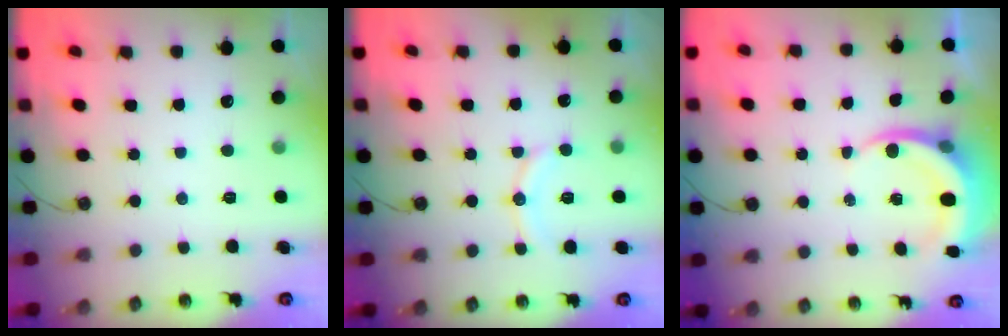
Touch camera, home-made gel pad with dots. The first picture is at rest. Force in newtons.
{"total": 9.2, "press": 9.0, "slide": 2.3}
{"total": 5.8, "press": 5.8, "slide": 0.5}